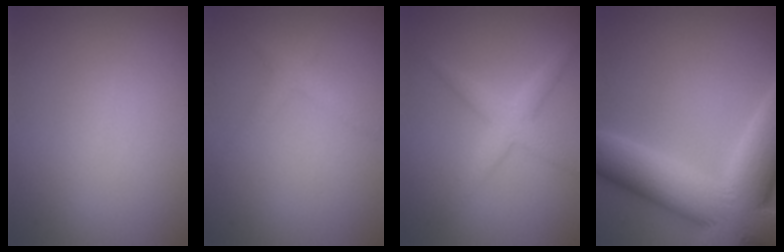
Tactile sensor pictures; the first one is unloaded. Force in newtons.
{"total": 1.8, "press": 1.8, "slide": 0.1}
{"total": 2.8, "press": 2.8, "slide": 0.0}
{"total": 13.4, "press": 13.3, "slide": 1.1}